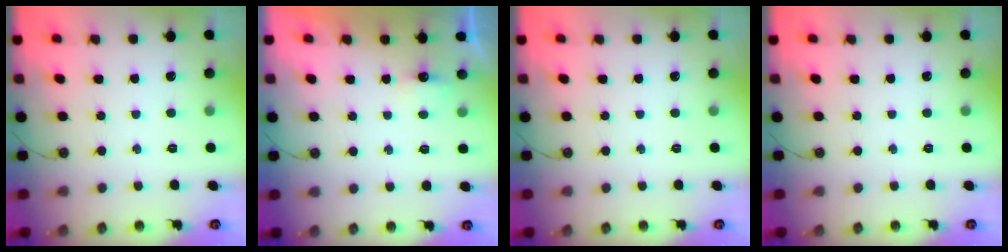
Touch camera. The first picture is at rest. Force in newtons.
{"total": 2.8, "press": 2.7, "slide": 0.4}
{"total": 0.0}
{"total": 0.0}